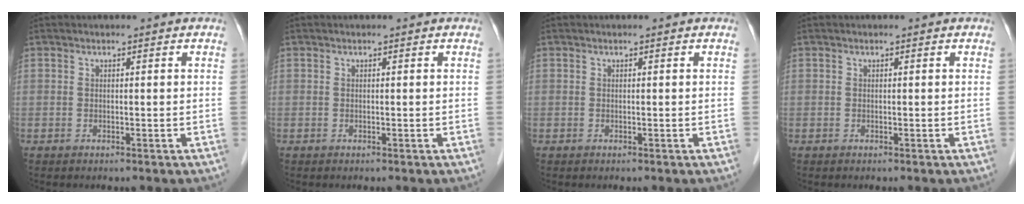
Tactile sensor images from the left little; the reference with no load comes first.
{"total": 0.0}
{"total": 0.0}
{"total": 0.0}